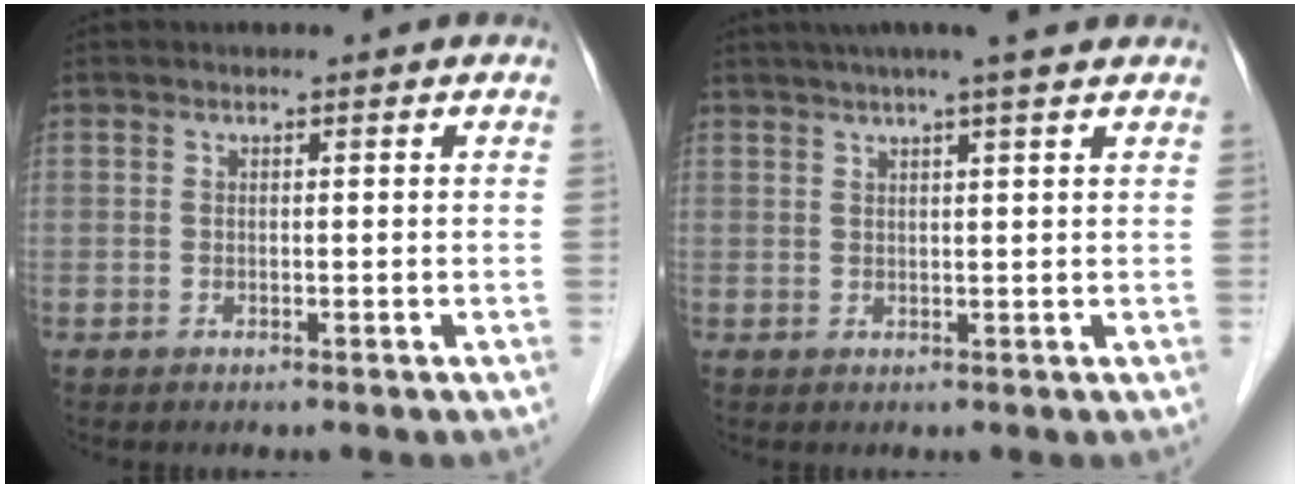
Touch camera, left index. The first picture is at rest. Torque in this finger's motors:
{"motor_torque": [0.98, -0.99, 0.32, 0.08]}